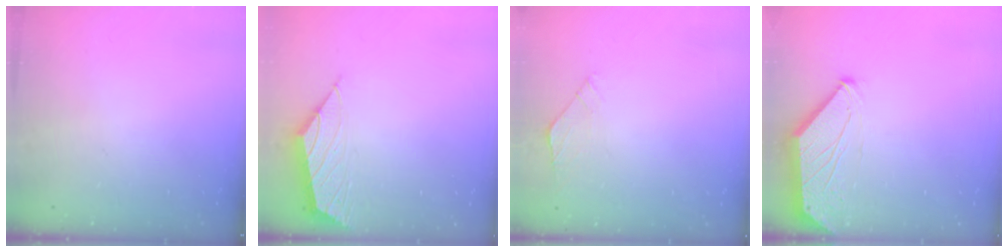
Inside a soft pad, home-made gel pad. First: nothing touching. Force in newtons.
{"total": 2.2, "press": 2.1, "slide": 0.5}
{"total": 2.1, "press": 2.1, "slide": 0.5}
{"total": 0.0}